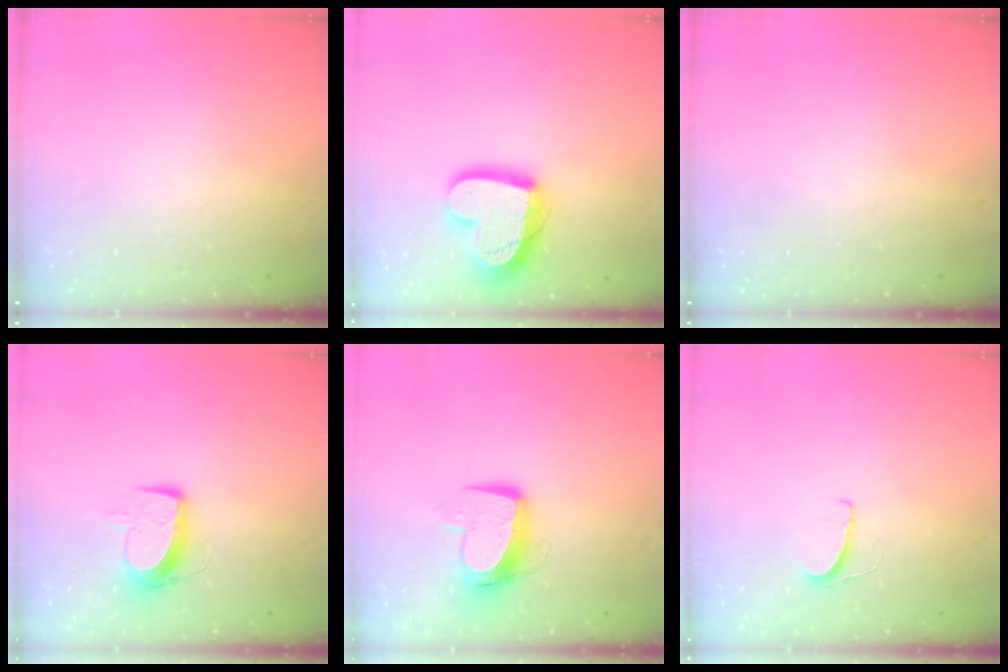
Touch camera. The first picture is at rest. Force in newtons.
{"total": 18.8, "press": 18.7, "slide": 1.9}
{"total": 0.0}
{"total": 9.8, "press": 9.7, "slide": 0.8}
{"total": 11.1, "press": 11.0, "slide": 1.3}
{"total": 5.4, "press": 5.4, "slide": 0.4}